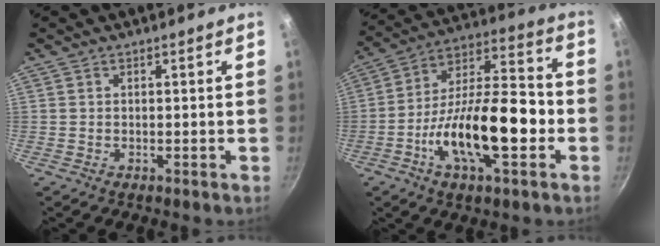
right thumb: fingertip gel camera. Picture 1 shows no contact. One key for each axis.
{"total": 20.2, "fx": -5.5, "fy": 8.3, "fz": 17.6, "tx": -0.277, "ty": 0.048, "tz": -0.101}